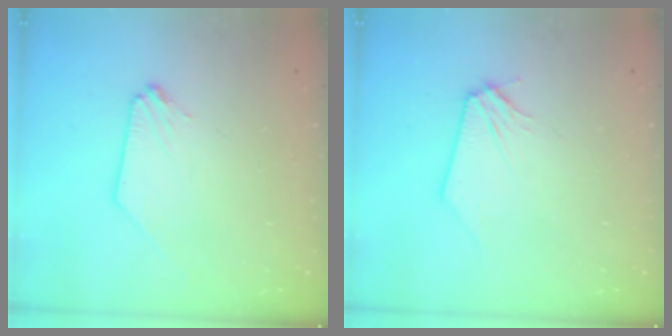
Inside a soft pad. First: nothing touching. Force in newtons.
{"total": 0.0}